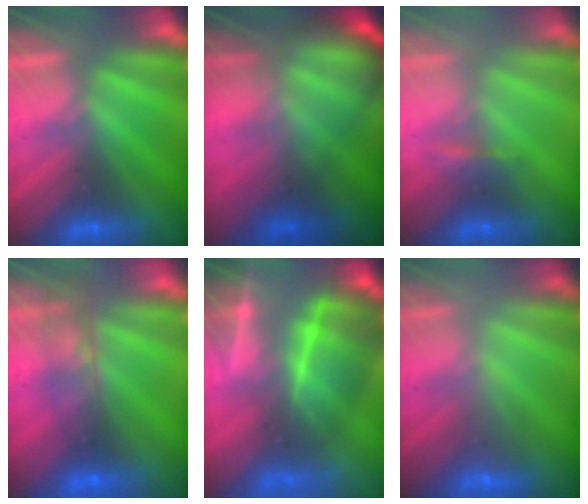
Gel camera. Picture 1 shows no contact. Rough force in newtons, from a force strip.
{"total": 8.2}
{"total": 2.2}
{"total": 10.3}
{"total": 7.6}
{"total": 2.2}